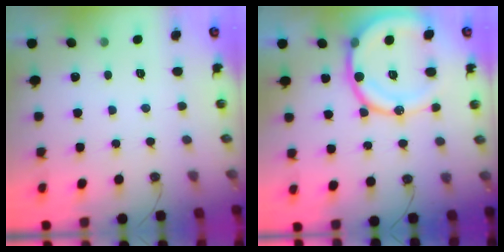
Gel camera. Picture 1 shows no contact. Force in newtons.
{"total": 17.5, "press": 17.3, "slide": 2.3}